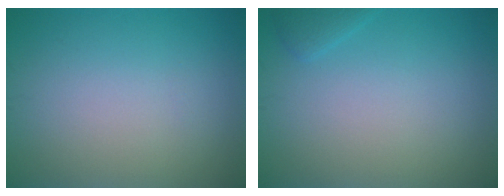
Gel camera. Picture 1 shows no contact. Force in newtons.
{"total": 0.9, "press": 0.9, "slide": 0.1}